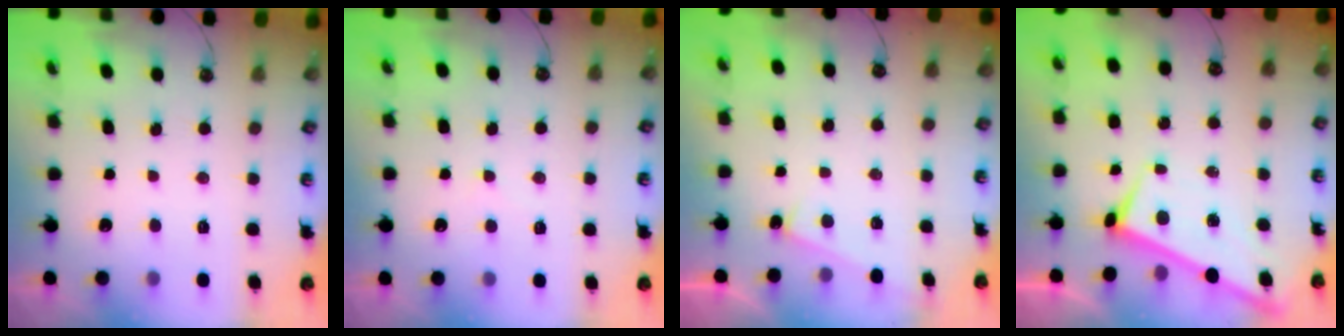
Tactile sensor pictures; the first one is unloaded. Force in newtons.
{"total": 3.9, "press": 3.9, "slide": 0.3}
{"total": 7.3, "press": 7.3, "slide": 0.3}
{"total": 1.6, "press": 1.6, "slide": 0.1}